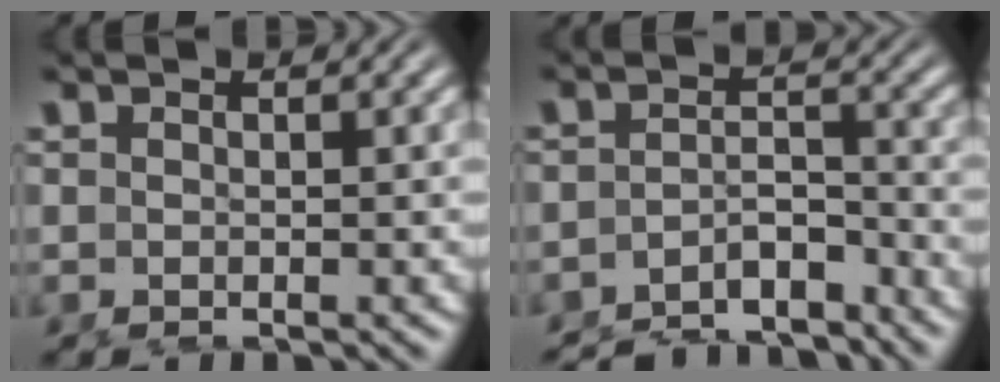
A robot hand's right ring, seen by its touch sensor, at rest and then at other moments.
{"total": 6.8, "force": [-6.3, 1.8, 1.9], "torque": [-0.013, -0.013, -0.101]}